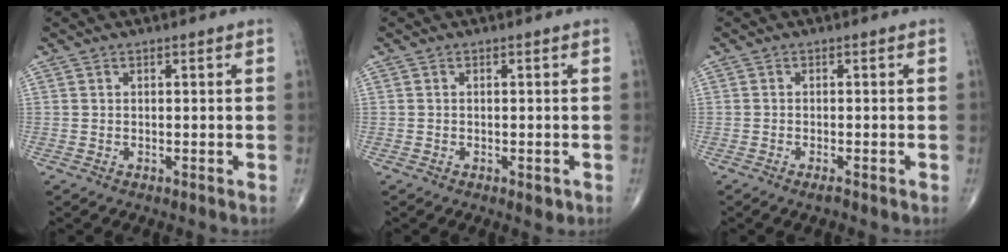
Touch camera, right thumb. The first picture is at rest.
{"total": 1.6, "force": [-0.7, 0.8, 1.2], "torque": [-0.014, -0.002, -0.007]}
{"total": 1.3, "force": [-0.9, 0.2, 0.9], "torque": [-0.021, -0.003, -0.018]}